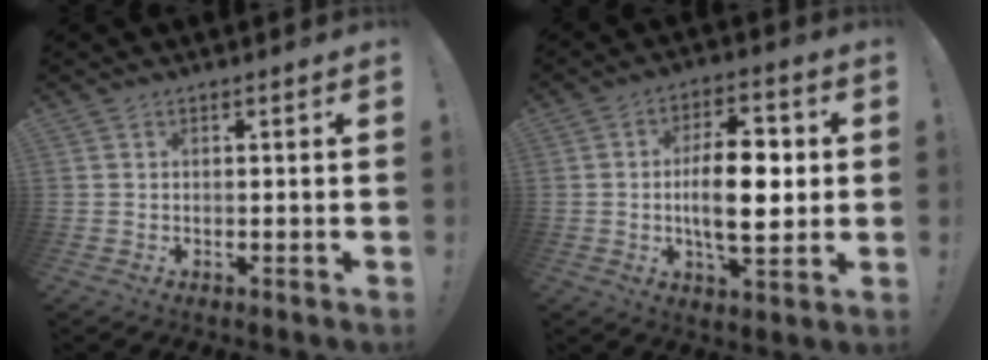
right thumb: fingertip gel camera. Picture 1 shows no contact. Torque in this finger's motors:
{"motor_torque": [1.41, 2.48, 1.00, -0.64, 0.08]}